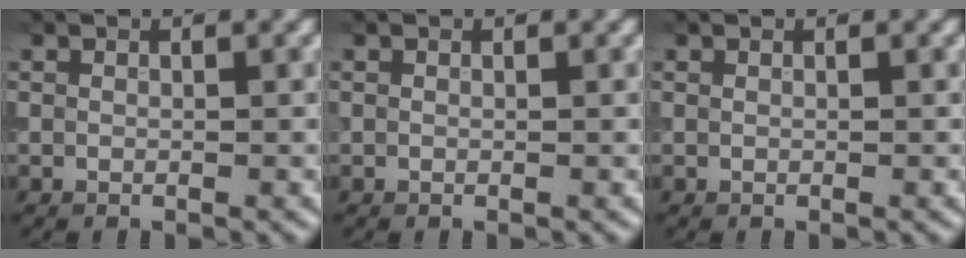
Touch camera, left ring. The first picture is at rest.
{"total": 0.0}
{"total": 0.0}